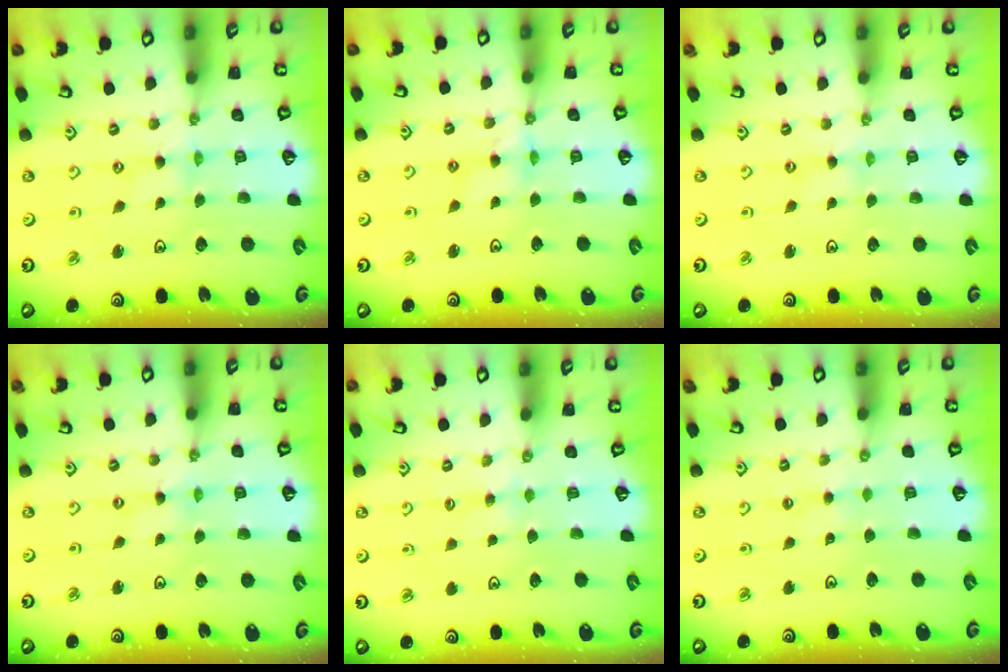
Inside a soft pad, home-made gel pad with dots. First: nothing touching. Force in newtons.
{"total": 5.5, "press": 5.4, "slide": 0.9}
{"total": 0.0}
{"total": 0.0}
{"total": 1.9, "press": 1.8, "slide": 0.3}
{"total": 1.4, "press": 1.4, "slide": 0.3}